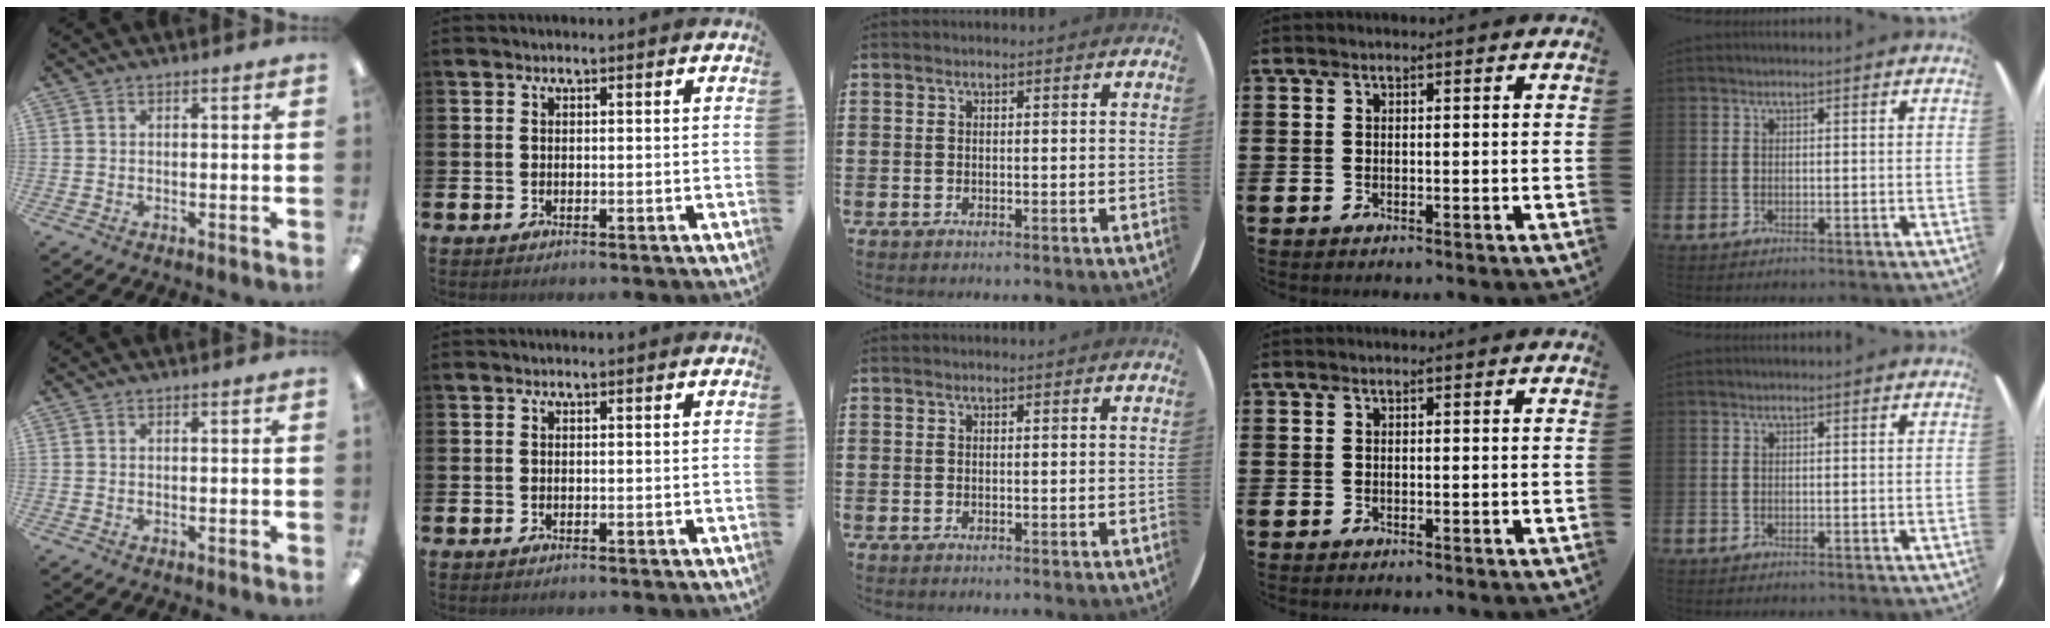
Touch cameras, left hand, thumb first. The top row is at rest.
{}